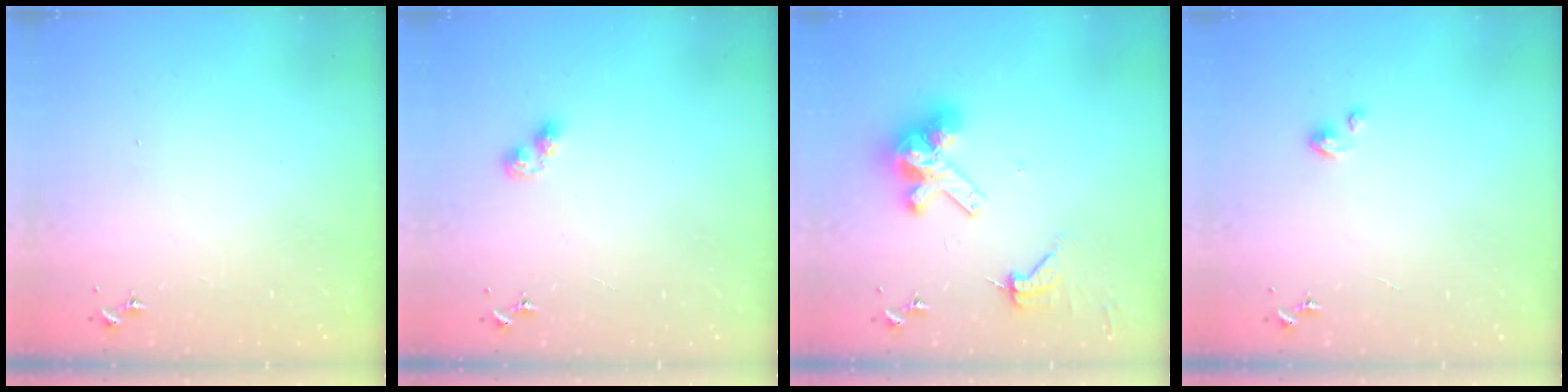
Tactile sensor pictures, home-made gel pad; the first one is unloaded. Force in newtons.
{"total": 5.6, "press": 5.5, "slide": 0.6}
{"total": 13.2, "press": 13.1, "slide": 1.5}
{"total": 3.3, "press": 3.3, "slide": 0.2}